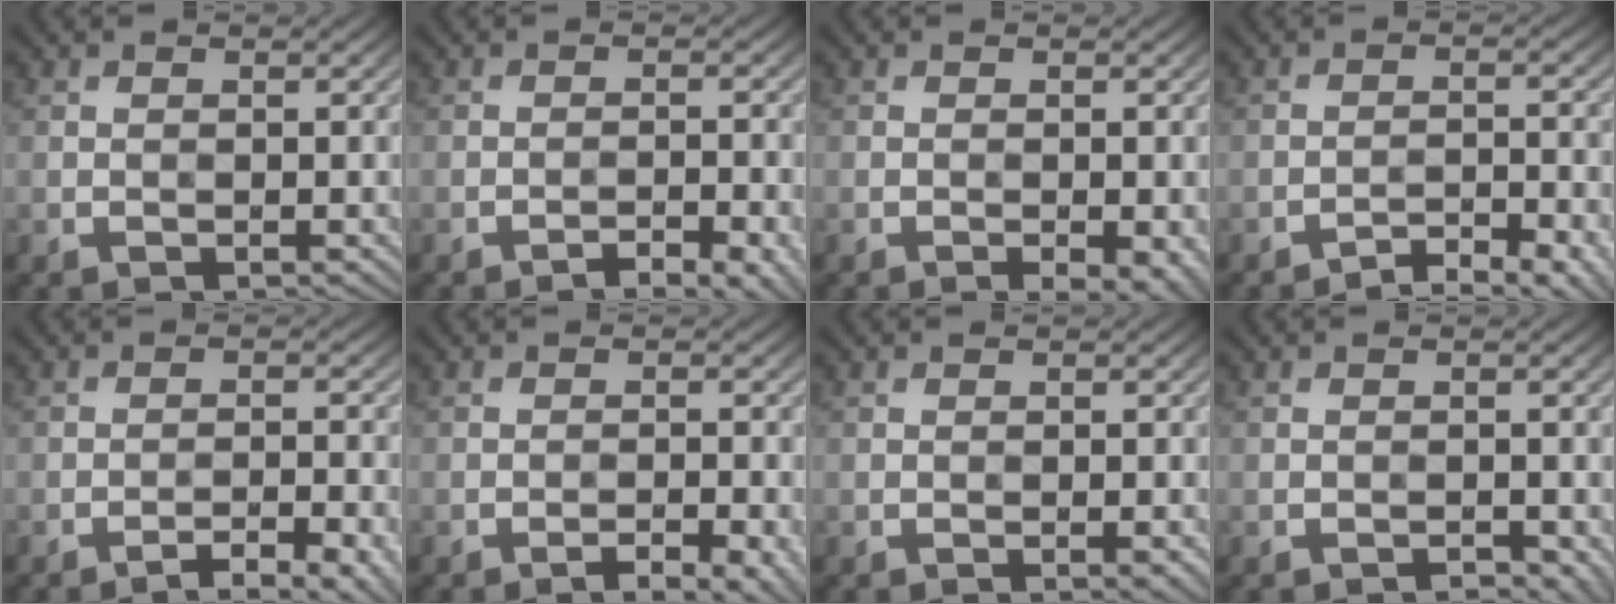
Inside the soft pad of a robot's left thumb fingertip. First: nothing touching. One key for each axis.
{"total": 5.8, "fx": -3.9, "fy": 1.3, "fz": 4.1, "tx": -0.069, "ty": 0.009, "tz": -0.051}
{"total": 3.1, "fx": -1.4, "fy": 0.7, "fz": 2.7, "tx": -0.038, "ty": 0.001, "tz": -0.015}
{"total": 7.1, "fx": -5.4, "fy": 1.3, "fz": 4.4, "tx": -0.070, "ty": 0.014, "tz": -0.079}
{"total": 7.6, "fx": -5.3, "fy": 1.5, "fz": 5.2, "tx": -0.080, "ty": 0.010, "tz": -0.068}
{"total": 5.4, "fx": -3.2, "fy": 1.3, "fz": 4.2, "tx": -0.069, "ty": 0.008, "tz": -0.040}
{"total": 1.3, "fx": -0.5, "fy": 0.1, "fz": 1.2, "tx": -0.018, "ty": 0.001, "tz": -0.007}
{"total": 1.3, "fx": -0.9, "fy": 0.4, "fz": 0.8, "tx": -0.010, "ty": 0.003, "tz": -0.012}